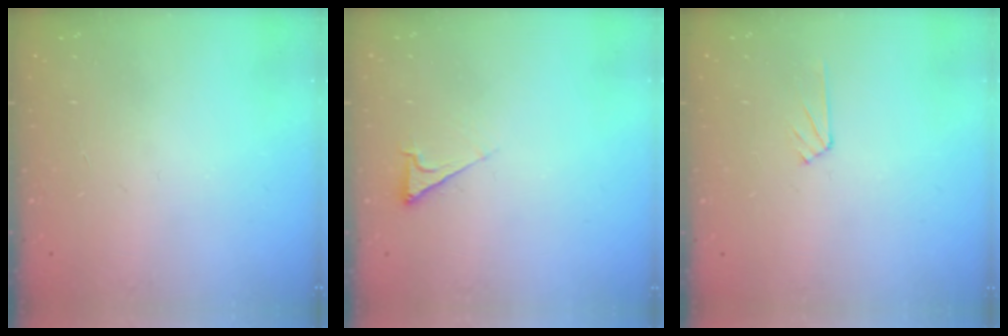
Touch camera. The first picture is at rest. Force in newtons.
{"total": 4.4, "press": 4.3, "slide": 0.7}
{"total": 4.7, "press": 4.7, "slide": 0.6}